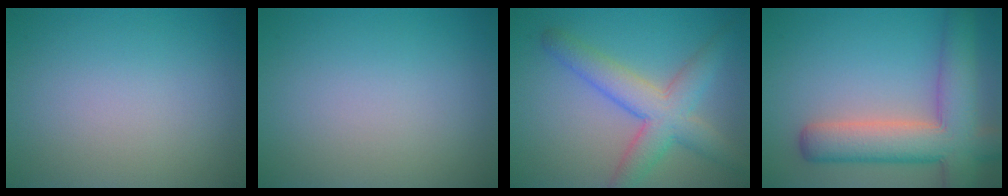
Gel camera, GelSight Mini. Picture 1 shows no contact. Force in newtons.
{"total": 0.0}
{"total": 5.7, "press": 5.7, "slide": 0.1}
{"total": 8.4, "press": 8.3, "slide": 0.6}